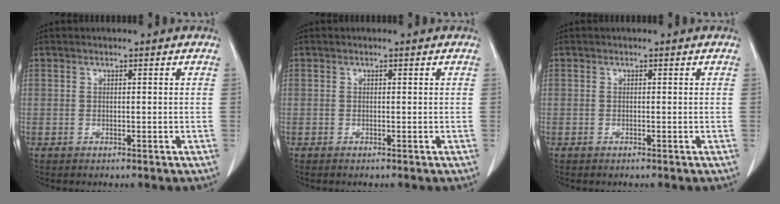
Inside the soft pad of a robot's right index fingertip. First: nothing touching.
{"total": 0.0}
{"total": 0.0}